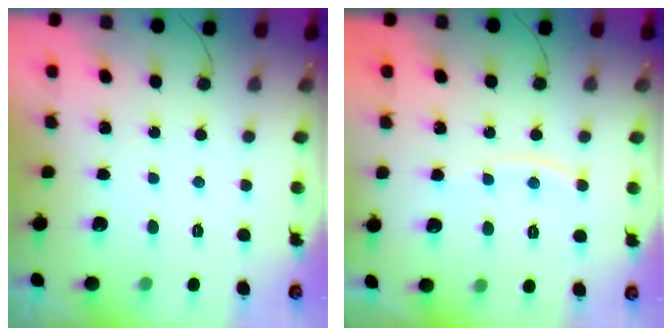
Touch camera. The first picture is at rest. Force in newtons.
{"total": 5.7, "press": 5.7, "slide": 0.8}